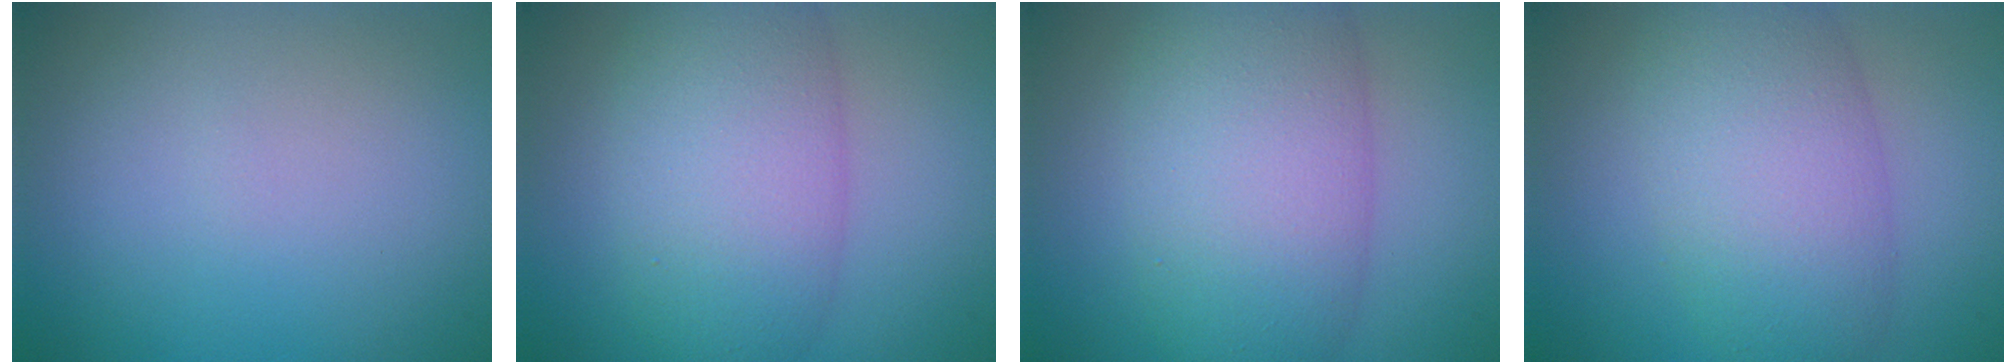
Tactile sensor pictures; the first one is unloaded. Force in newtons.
{"total": 7.6, "press": 7.6, "slide": 0.2}
{"total": 9.3, "press": 9.3, "slide": 0.3}
{"total": 7.6, "press": 7.6, "slide": 0.2}